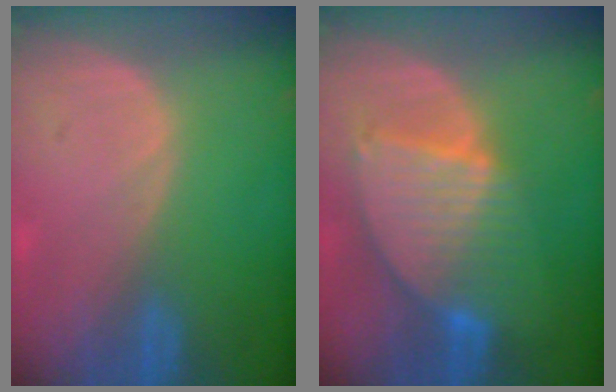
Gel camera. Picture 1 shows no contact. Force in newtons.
{"total": 8.6, "press": 7.5, "slide": 4.1}